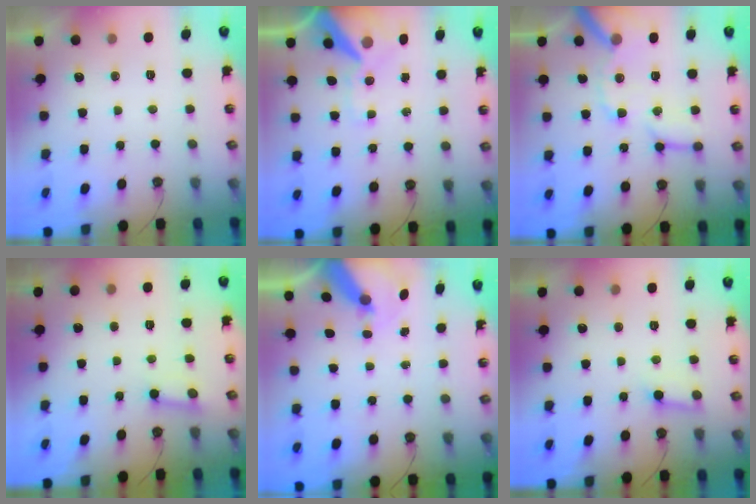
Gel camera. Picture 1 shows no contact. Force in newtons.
{"total": 12.7, "press": 12.5, "slide": 2.1}
{"total": 14.7, "press": 14.5, "slide": 1.9}
{"total": 2.5, "press": 2.5, "slide": 0.4}
{"total": 8.3, "press": 8.3, "slide": 0.8}
{"total": 4.1, "press": 4.1, "slide": 0.6}